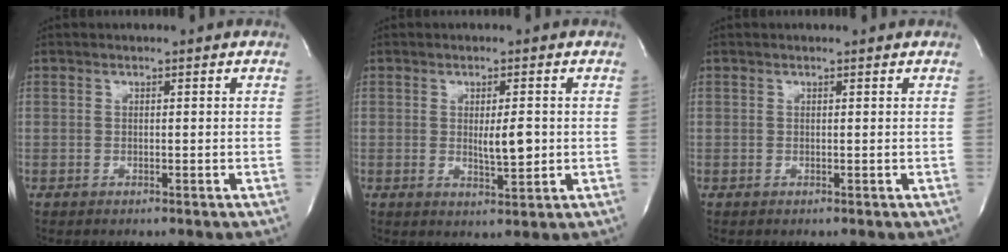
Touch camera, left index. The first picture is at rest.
{"total": 3.8, "force": [-0.1, 0.9, 3.7], "torque": [-0.061, -0.010, -0.002]}
{"total": 0.9, "force": [0.8, 0.1, 0.2], "torque": [-0.011, 0.005, 0.006]}